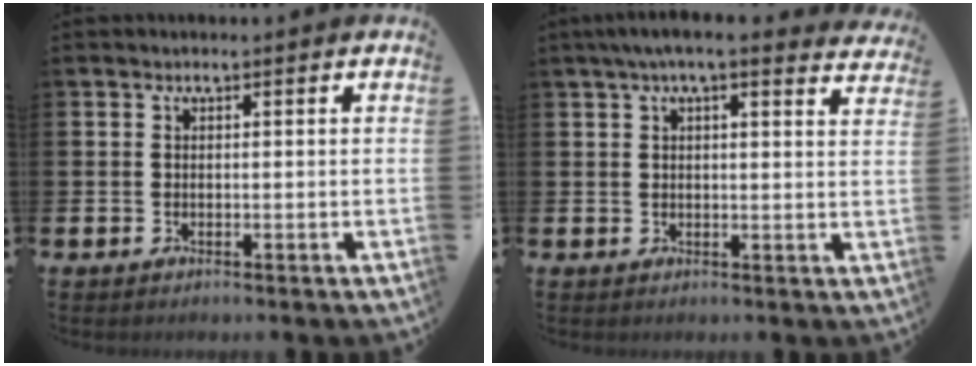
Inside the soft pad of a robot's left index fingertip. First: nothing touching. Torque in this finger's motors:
{"motor_torque": [1.15, -0.98, 0.72, 0.21]}